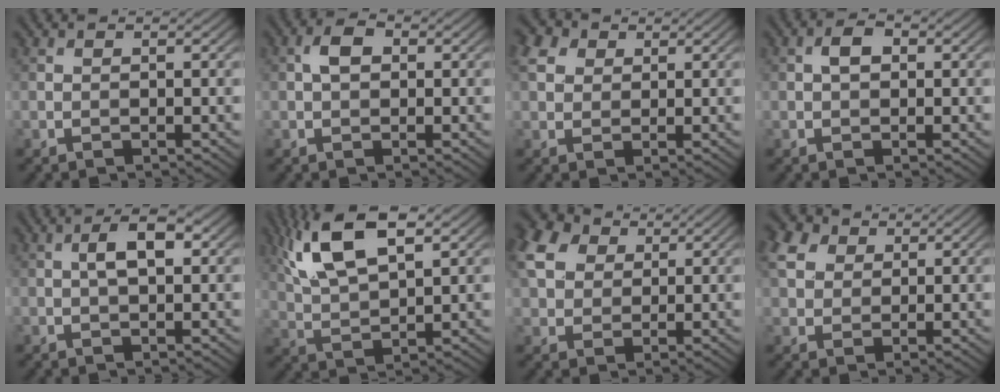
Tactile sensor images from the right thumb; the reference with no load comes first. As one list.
[{"total": 2.8, "force": [0.4, 1.8, 2.0], "torque": [-0.039, 0.007, 0.003]}, {"total": 4.9, "force": [2.1, 3.6, 2.5], "torque": [-0.079, 0.017, 0.041]}, {"total": 2.2, "force": [0.3, 1.4, 1.7], "torque": [-0.031, 0.006, 0.001]}, {"total": 4.0, "force": [0.8, 1.6, 3.6], "torque": [-0.066, 0.009, 0.009]}, {"total": 11.3, "force": [5.8, 4.0, 8.8], "torque": [-0.190, 0.011, 0.112]}, {"total": 9.3, "force": [3.5, 6.5, 5.6], "torque": [-0.161, 0.029, 0.065]}, {"total": 6.0, "force": [2.7, 4.3, 3.2], "torque": [-0.096, 0.019, 0.050]}]